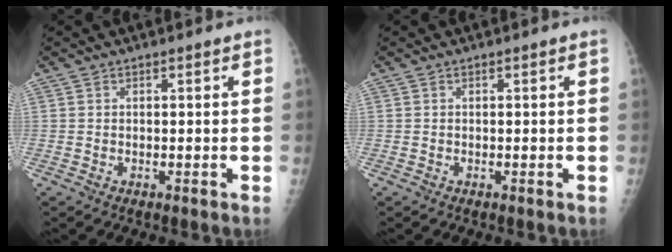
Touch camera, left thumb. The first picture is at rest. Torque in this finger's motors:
{"motor_torque": [-0.03, -0.03, -0.24, -0.21, 0.00]}